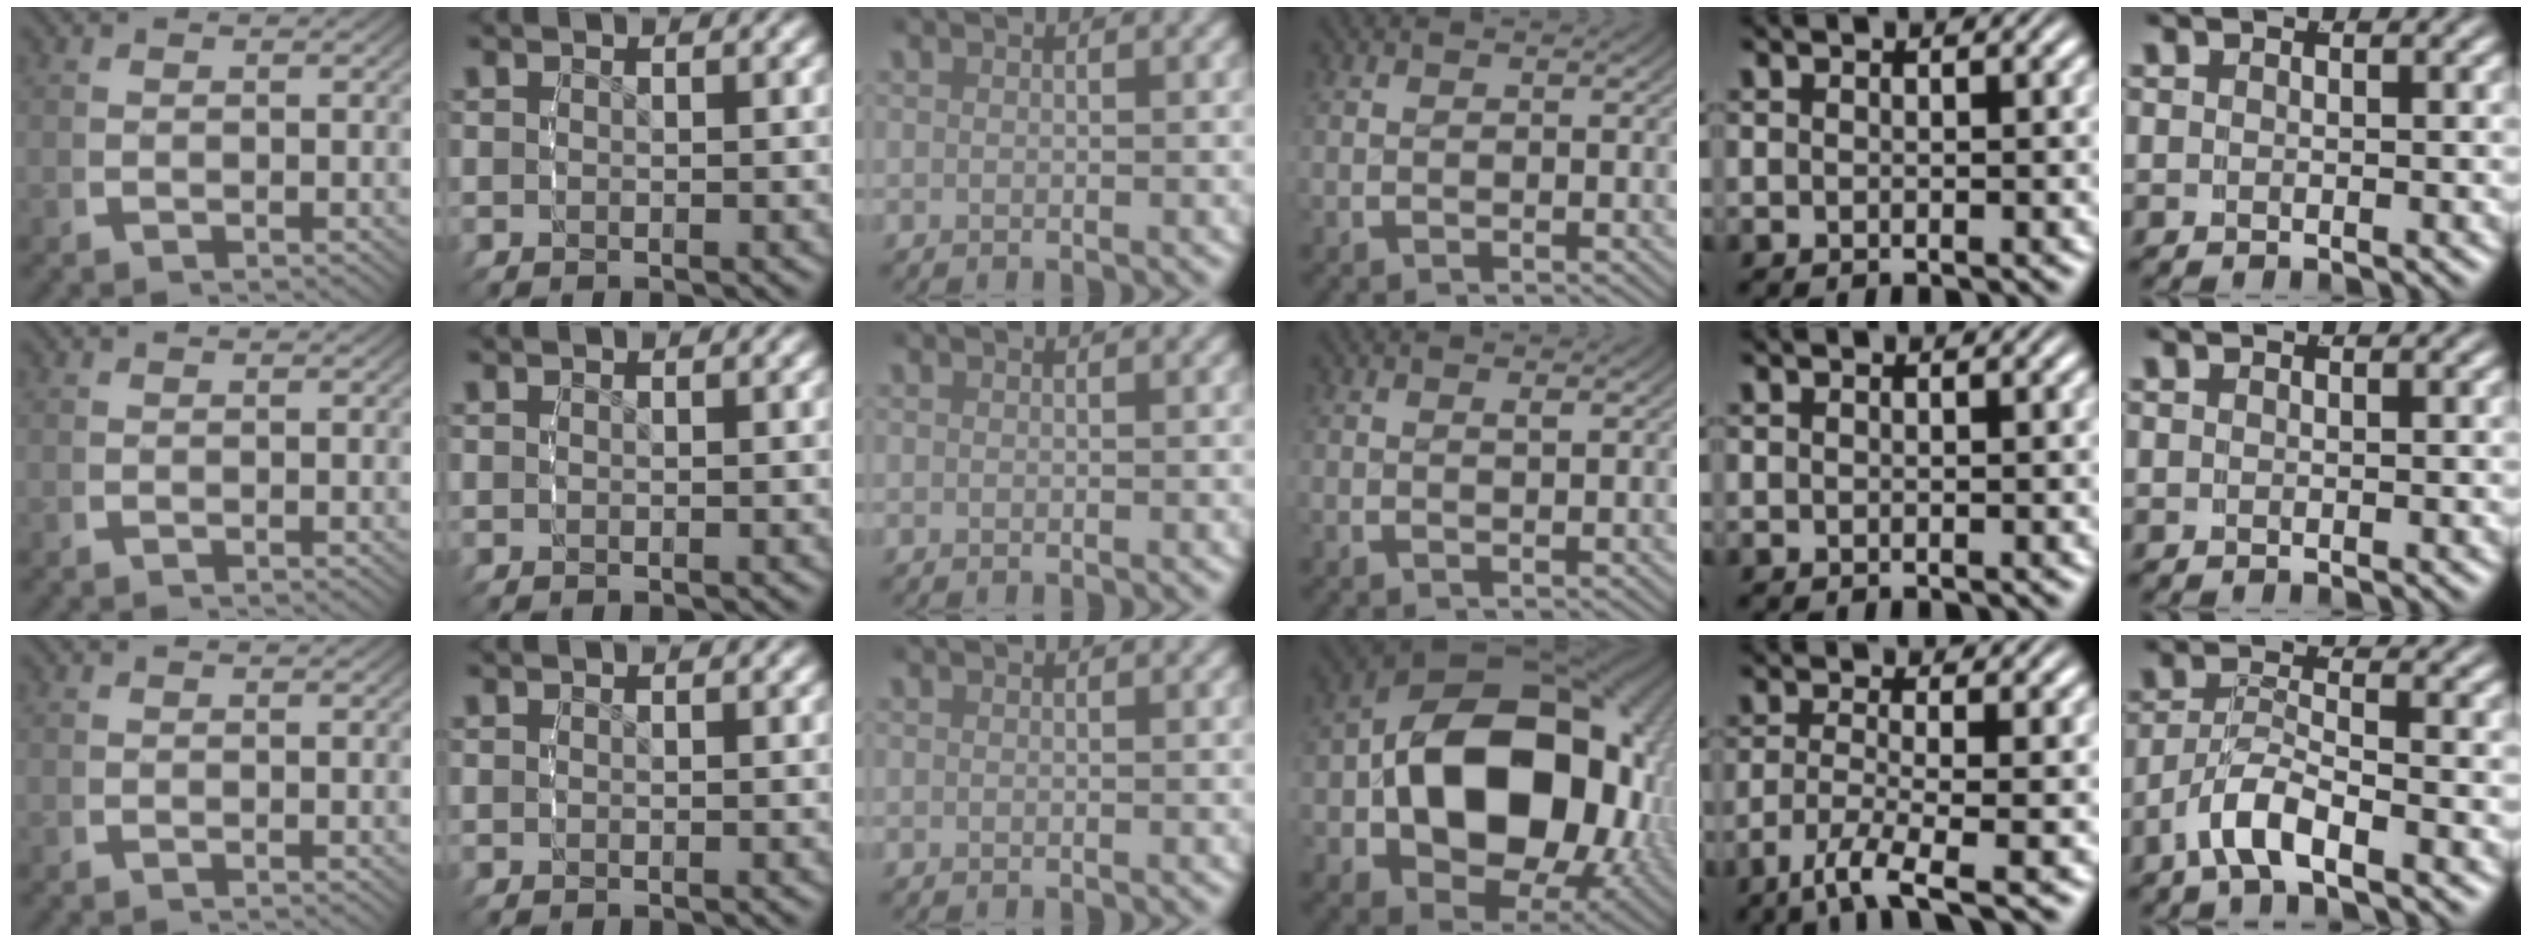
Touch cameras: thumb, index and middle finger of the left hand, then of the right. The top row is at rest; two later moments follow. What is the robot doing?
{"motion": "grasp_and_lifting", "object": "bowl"}